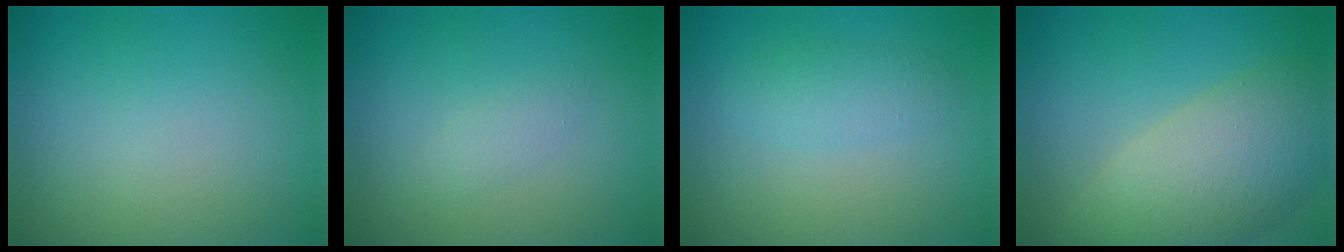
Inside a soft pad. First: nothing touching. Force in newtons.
{"total": 1.1, "press": 1.1, "slide": 0.0}
{"total": 1.8, "press": 1.8, "slide": 0.0}
{"total": 8.5, "press": 8.5, "slide": 0.7}